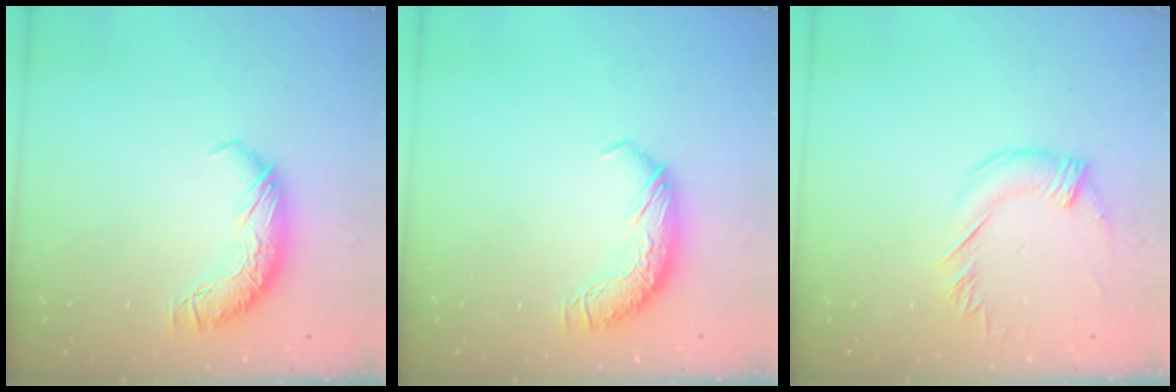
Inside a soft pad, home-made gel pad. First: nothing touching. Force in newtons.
{"total": 0.0}
{"total": 2.1, "press": 1.8, "slide": 1.0}